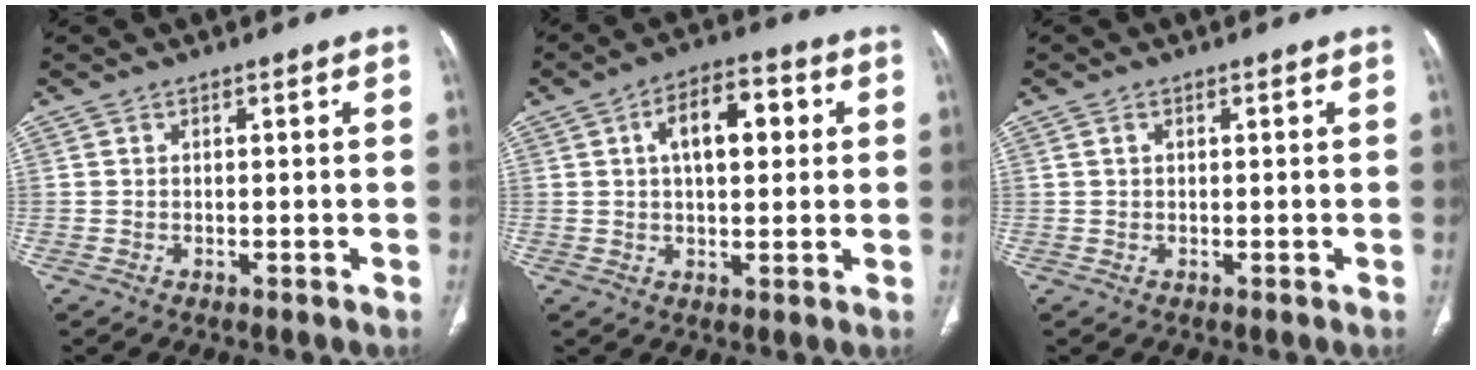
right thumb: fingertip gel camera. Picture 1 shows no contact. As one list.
[{"total": 10.4, "force": [2.4, 5.4, 8.5], "torque": [-0.116, 0.017, 0.034]}, {"total": 0.9, "force": [0.3, 0.6, 0.6], "torque": [-0.013, 0.003, 0.007]}]